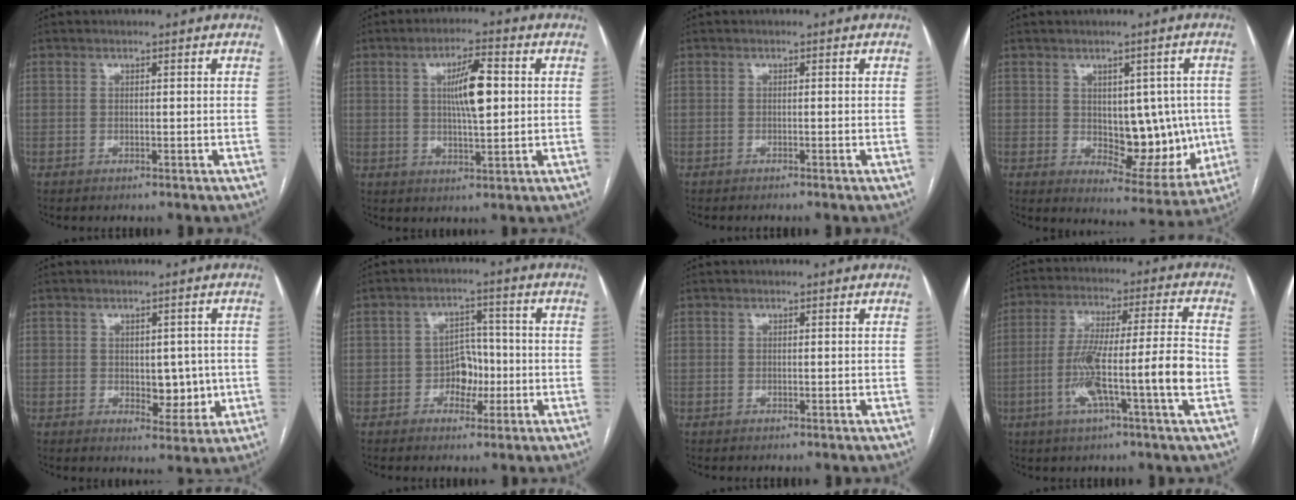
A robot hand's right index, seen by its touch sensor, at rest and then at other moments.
{"total": 7.4, "force": [1.2, 1.3, 7.2], "torque": [-0.125, 0.008, 0.023]}
{"total": 1.1, "force": [-0.9, -0.3, 0.4], "torque": [-0.005, 0.004, -0.014]}
{"total": 10.8, "force": [-0.2, 5.9, 9.1], "torque": [-0.100, 0.005, 0.019]}
{"total": 5.5, "force": [-0.2, 3.1, 4.5], "torque": [-0.051, -0.002, 0.006]}
{"total": 4.7, "force": [-1.4, 3.4, 3.0], "torque": [-0.040, 0.013, -0.023]}
{"total": 0.0}
{"total": 13.9, "force": [-3.8, -0.3, 13.4], "torque": [-0.241, 0.008, -0.070]}